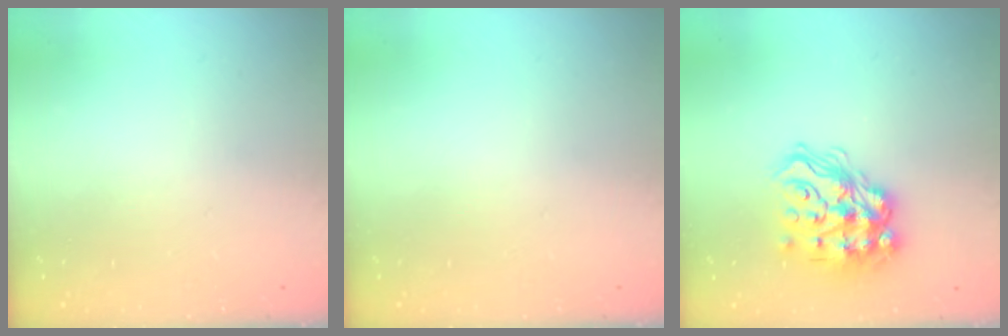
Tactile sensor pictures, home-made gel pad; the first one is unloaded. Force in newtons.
{"total": 0.0}
{"total": 17.2, "press": 17.1, "slide": 1.7}